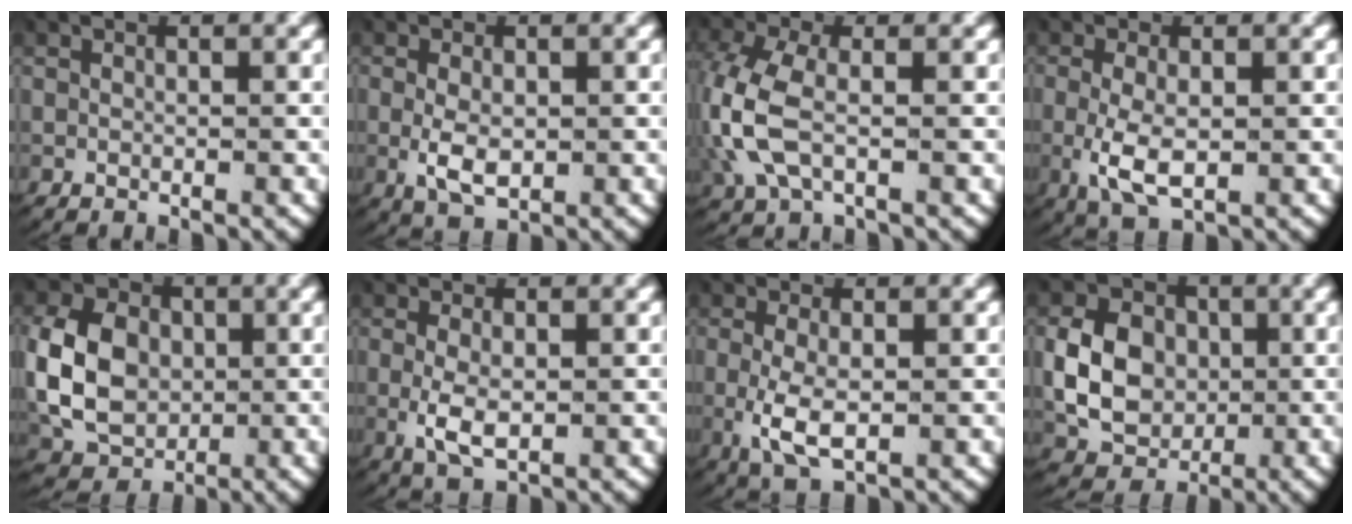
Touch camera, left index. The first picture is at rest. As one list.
[{"total": 4.0, "force": [-0.8, 2.5, 3.0], "torque": [-0.068, -0.019, -0.003]}, {"total": 4.3, "force": [-0.3, 2.8, 3.3], "torque": [-0.111, -0.019, 0.007]}, {"total": 4.4, "force": [-0.9, 2.3, 3.6], "torque": [-0.084, -0.015, -0.008]}, {"total": 8.7, "force": [-0.4, 7.3, 4.7], "torque": [-0.108, -0.025, 0.003]}, {"total": 3.6, "force": [-0.6, 1.9, 2.9], "torque": [-0.070, -0.014, -0.002]}, {"total": 4.1, "force": [-0.8, 1.9, 3.5], "torque": [-0.079, -0.013, -0.006]}, {"total": 7.6, "force": [-0.2, 6.5, 4.1], "torque": [-0.082, -0.016, 0.002]}]